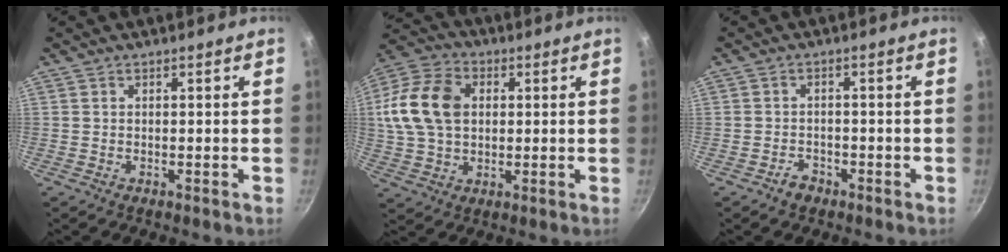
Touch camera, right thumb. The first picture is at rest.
{"total": 15.9, "force": [2.5, 11.4, 10.8], "torque": [-0.188, 0.017, 0.036]}
{"total": 2.5, "force": [-1.8, 1.7, 0.7], "torque": [-0.002, 0.021, -0.026]}